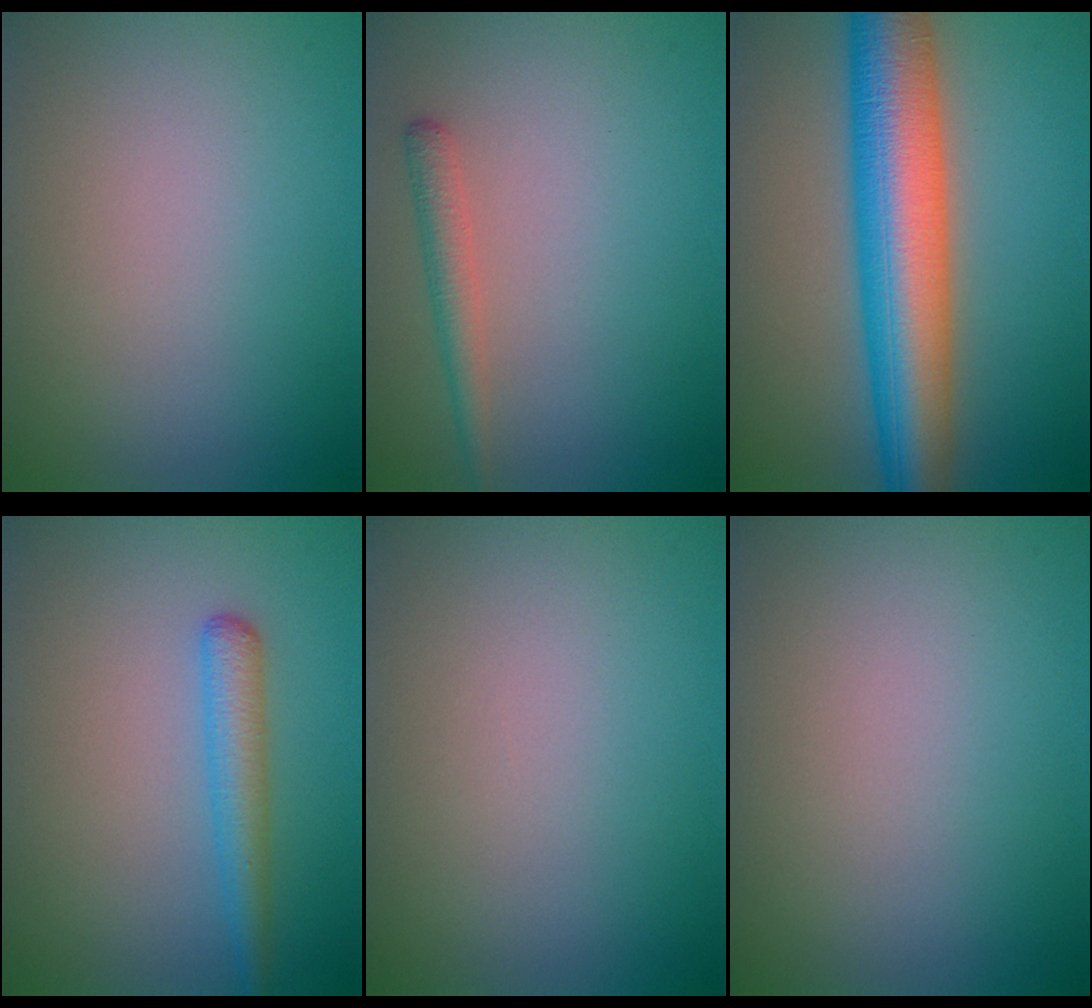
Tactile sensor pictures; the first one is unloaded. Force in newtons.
{"total": 1.9, "press": 1.9, "slide": 0.1}
{"total": 11.0, "press": 11.0, "slide": 0.1}
{"total": 2.8, "press": 2.8, "slide": 0.1}
{"total": 0.0}
{"total": 0.0}